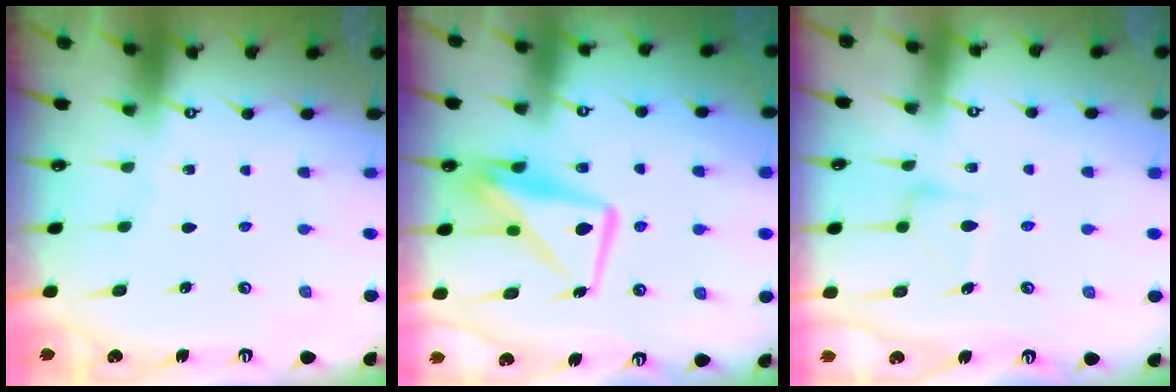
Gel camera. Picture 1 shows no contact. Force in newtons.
{"total": 12.7, "press": 12.6, "slide": 1.5}
{"total": 13.3, "press": 13.3, "slide": 0.6}